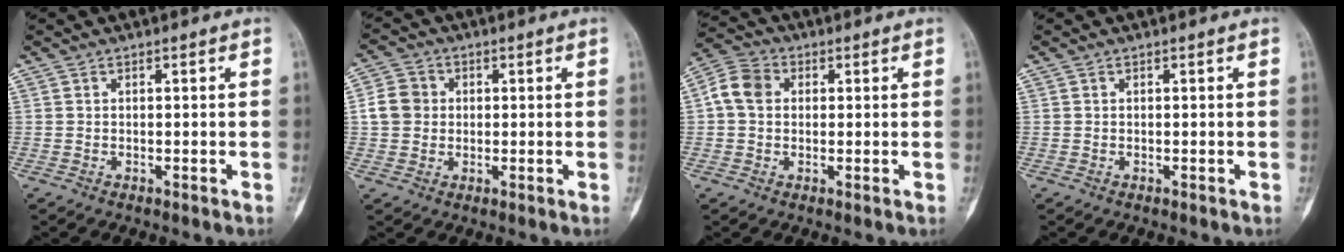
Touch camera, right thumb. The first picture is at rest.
{"total": 5.6, "force": [0.4, 5.0, 2.5], "torque": [-0.033, 0.009, 0.001]}
{"total": 6.5, "force": [0.8, 5.2, 3.8], "torque": [-0.072, 0.019, 0.009]}
{"total": 0.0}